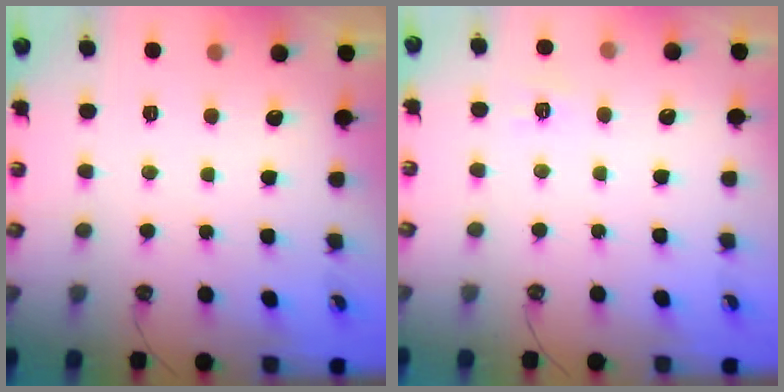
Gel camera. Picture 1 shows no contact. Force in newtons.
{"total": 6.0, "press": 5.9, "slide": 0.6}